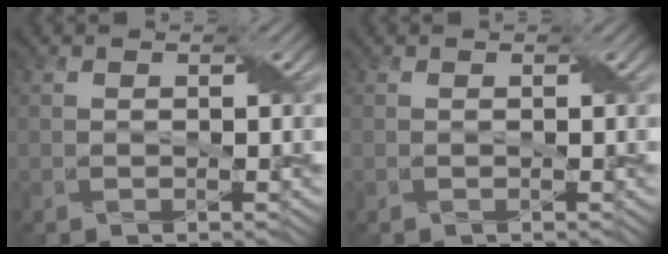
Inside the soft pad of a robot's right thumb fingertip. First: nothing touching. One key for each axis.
{"total": 0.0}